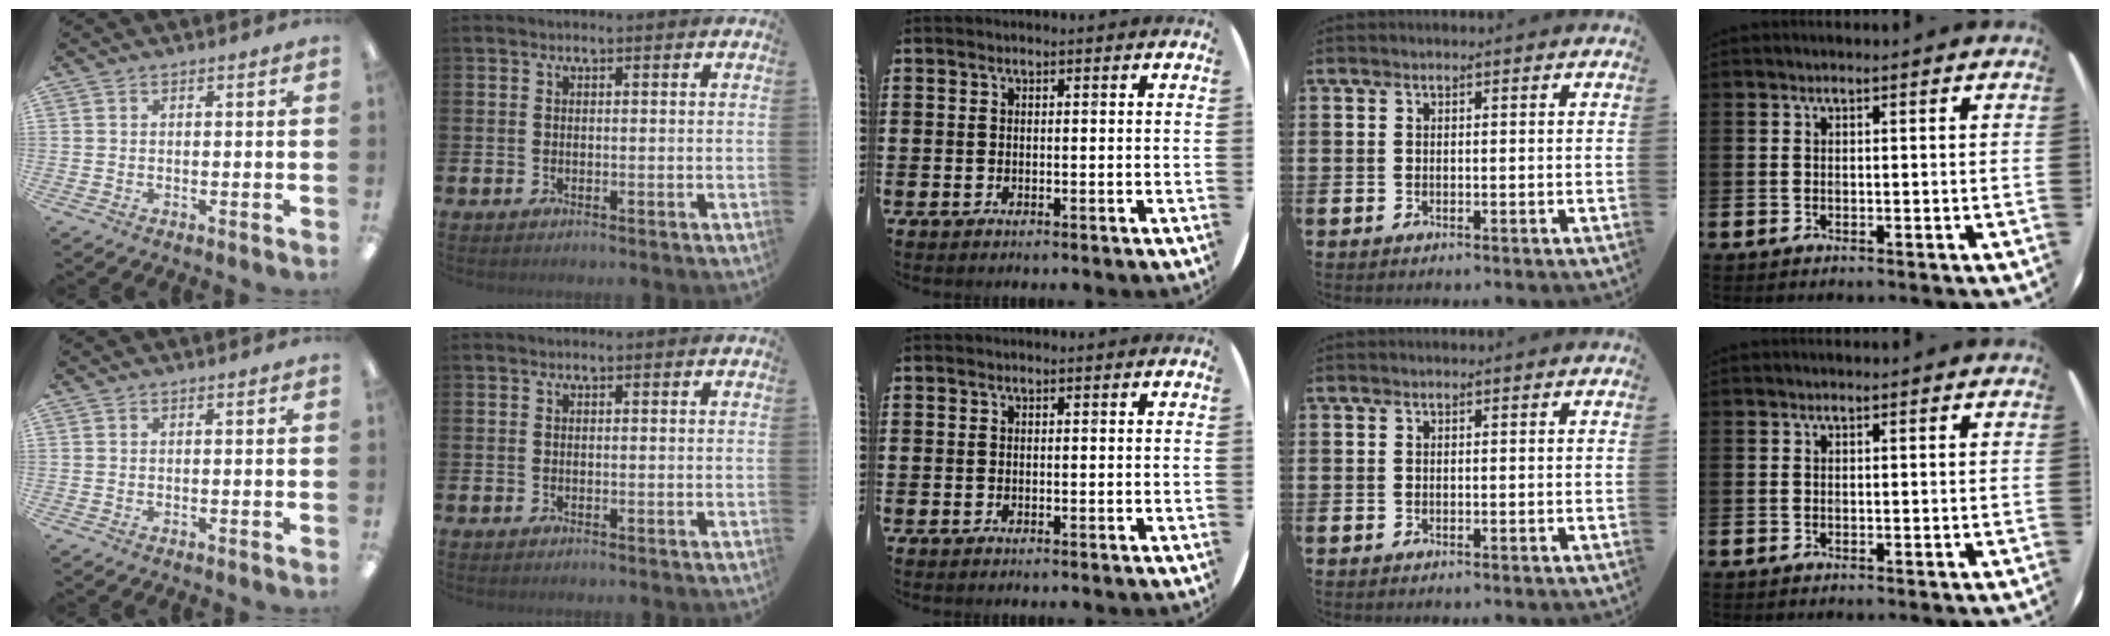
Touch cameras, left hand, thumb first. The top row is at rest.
{}